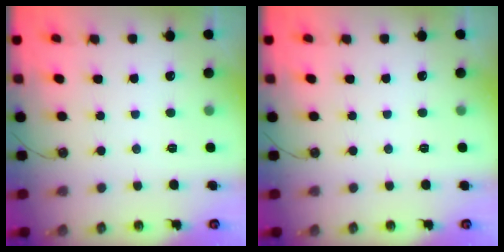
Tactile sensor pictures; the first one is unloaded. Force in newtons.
{"total": 0.5, "press": 0.5, "slide": 0.2}